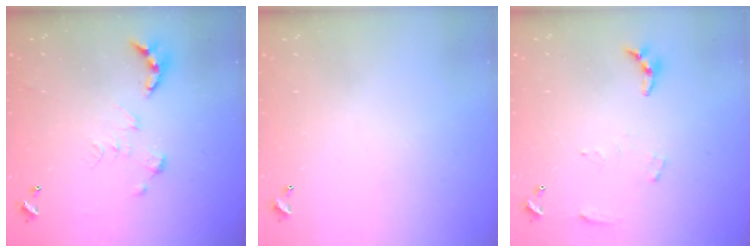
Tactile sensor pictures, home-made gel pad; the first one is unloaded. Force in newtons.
{"total": 0.0}
{"total": 6.2, "press": 6.2, "slide": 0.5}